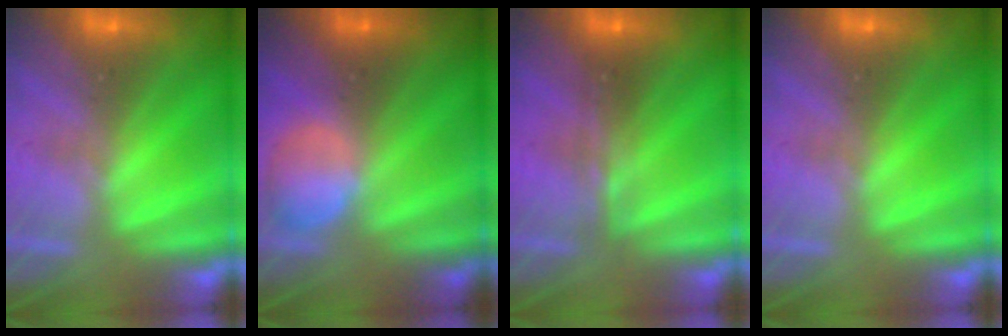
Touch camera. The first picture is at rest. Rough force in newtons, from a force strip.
{"total": 2.4}
{"total": 2.3}
{"total": 0.0}